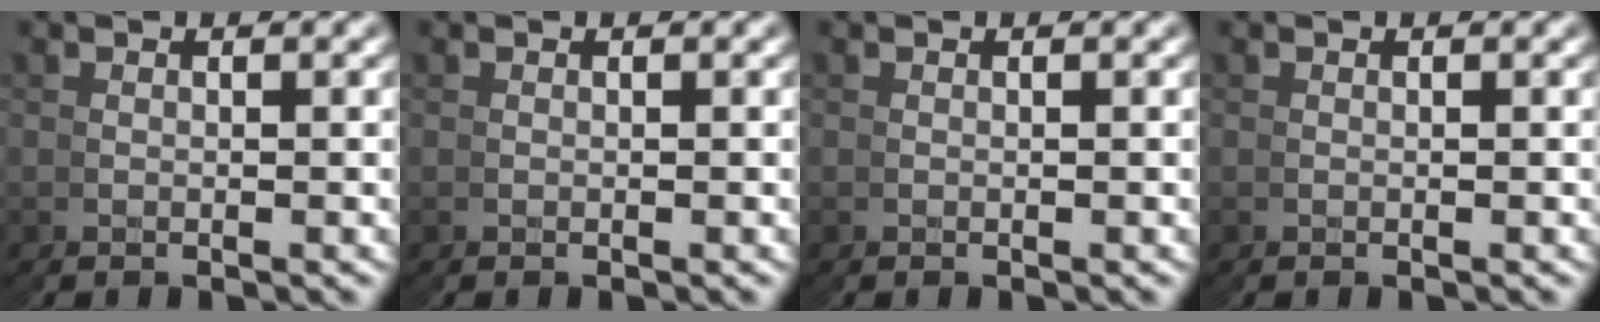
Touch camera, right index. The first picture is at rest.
{"total": 0.0}
{"total": 0.0}
{"total": 0.0}